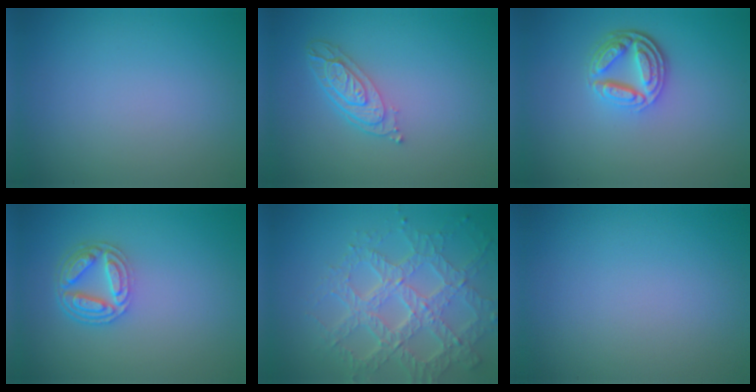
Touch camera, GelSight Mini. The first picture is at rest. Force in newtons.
{"total": 3.8, "press": 2.9, "slide": 2.5}
{"total": 4.6, "press": 3.5, "slide": 3.0}
{"total": 4.5, "press": 3.5, "slide": 2.8}
{"total": 7.2, "press": 5.0, "slide": 5.1}
{"total": 0.0}